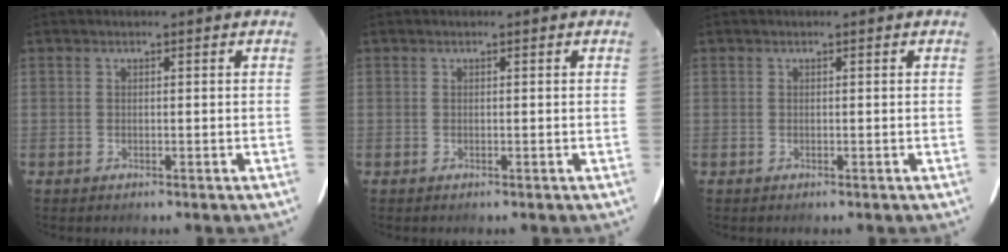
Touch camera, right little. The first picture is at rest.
{"total": 0.0}
{"total": 0.0}